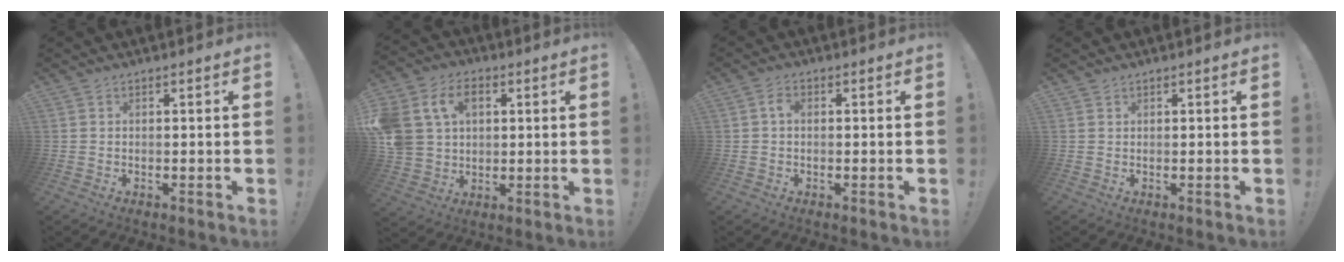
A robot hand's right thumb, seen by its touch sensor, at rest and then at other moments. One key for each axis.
{"total": 14.4, "fx": 4.9, "fy": 11.0, "fz": 7.9, "tx": -0.169, "ty": -0.010, "tz": 0.098}
{"total": 2.3, "fx": 0.1, "fy": 1.3, "fz": 1.8, "tx": -0.037, "ty": 0.010, "tz": 0.000}
{"total": 0.5, "fx": 0.5, "fy": 0.1, "fz": 0.2, "tx": -0.002, "ty": -0.002, "tz": 0.009}